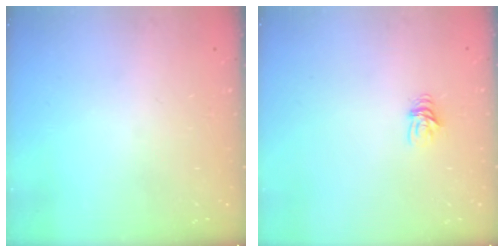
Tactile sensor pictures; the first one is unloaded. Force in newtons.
{"total": 4.2, "press": 4.2, "slide": 0.5}